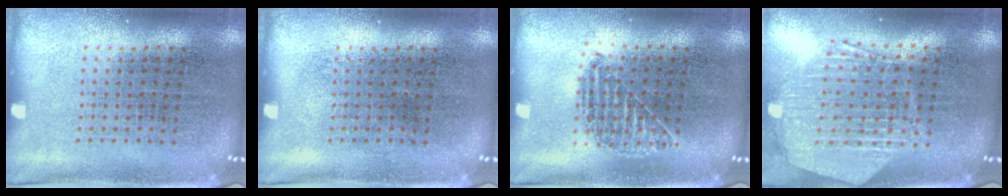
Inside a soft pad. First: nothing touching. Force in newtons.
{"total": 0.0}
{"total": 1.0, "press": 0.9, "slide": 0.3}
{"total": 1.7, "press": 1.6, "slide": 0.7}